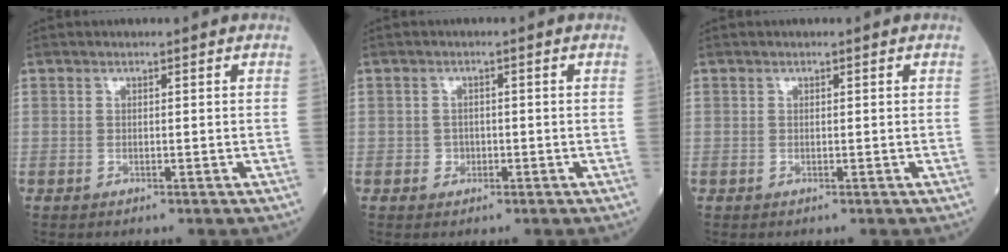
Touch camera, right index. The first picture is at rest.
{"total": 1.4, "force": [-0.6, 1.3, 0.4], "torque": [-0.001, 0.007, -0.009]}
{"total": 0.0}